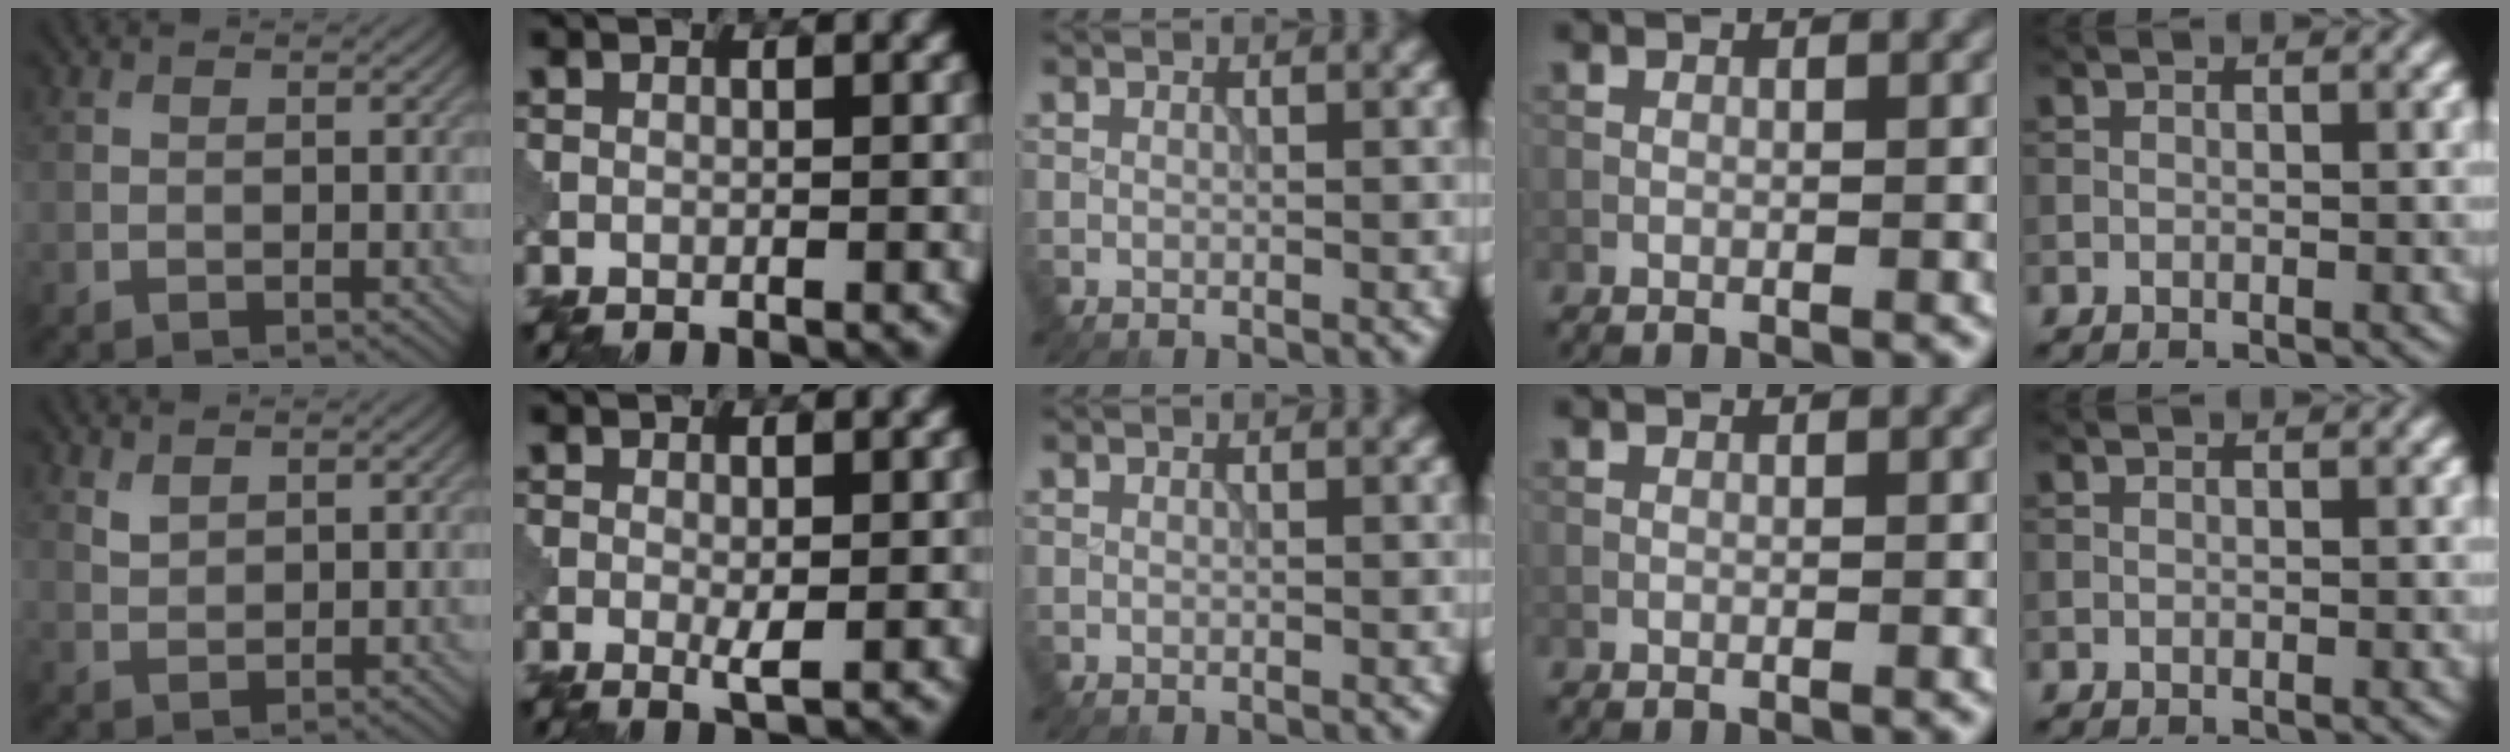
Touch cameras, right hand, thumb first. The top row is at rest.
{"thumb": {"total": 1.6, "force": [1.3, 0.7, 0.7], "torque": [-0.023, -0.002, 0.032]}, "index": {"total": 1.4, "force": [0.0, 0.2, 1.3], "torque": [-0.024, -0.004, -0.002]}}